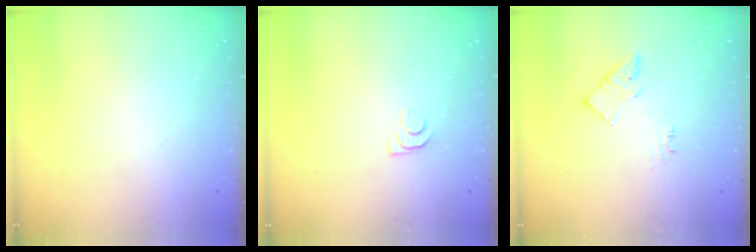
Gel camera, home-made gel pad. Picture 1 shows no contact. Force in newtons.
{"total": 5.4, "press": 5.4, "slide": 0.7}
{"total": 6.9, "press": 6.8, "slide": 0.3}